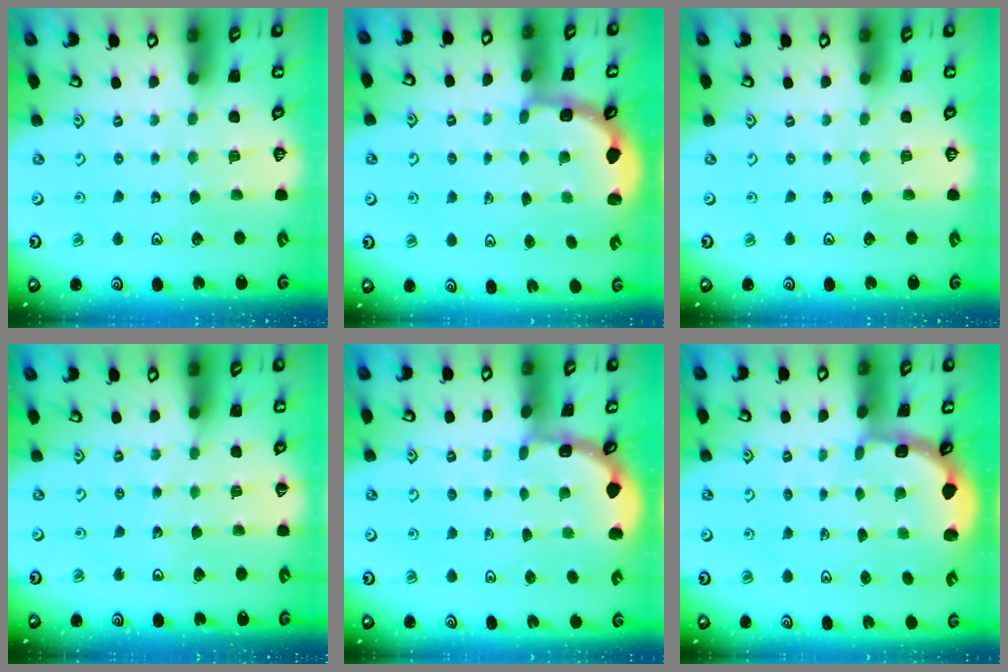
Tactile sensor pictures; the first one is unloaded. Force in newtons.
{"total": 2.8, "press": 2.4, "slide": 1.4}
{"total": 0.0}
{"total": 2.5, "press": 2.5, "slide": 0.2}
{"total": 2.1, "press": 2.1, "slide": 0.2}
{"total": 2.4, "press": 1.7, "slide": 1.6}